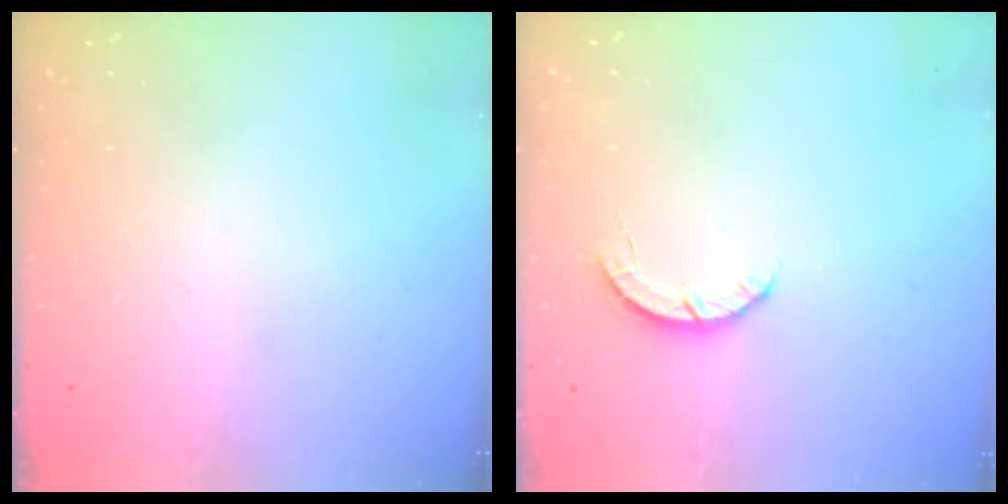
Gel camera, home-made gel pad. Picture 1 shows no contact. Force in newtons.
{"total": 2.8, "press": 2.8, "slide": 0.4}